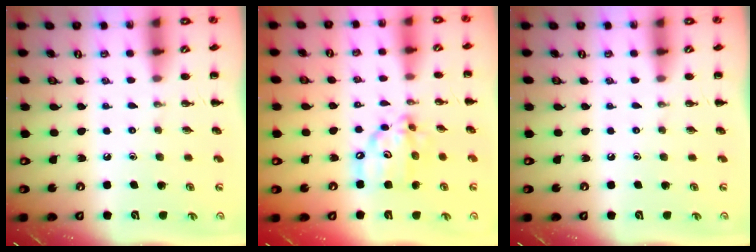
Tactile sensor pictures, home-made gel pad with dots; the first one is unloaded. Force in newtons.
{"total": 11.5, "press": 11.2, "slide": 2.5}
{"total": 0.0}